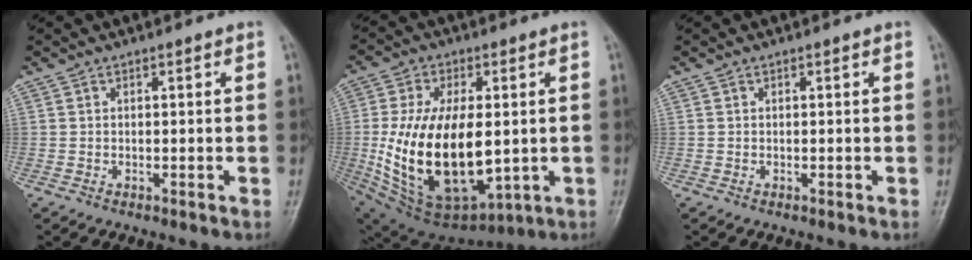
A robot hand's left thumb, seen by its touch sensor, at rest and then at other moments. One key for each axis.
{"total": 23.4, "fx": -1.1, "fy": 12.4, "fz": 19.8, "tx": -0.363, "ty": -0.019, "tz": 0.011}
{"total": 0.0}